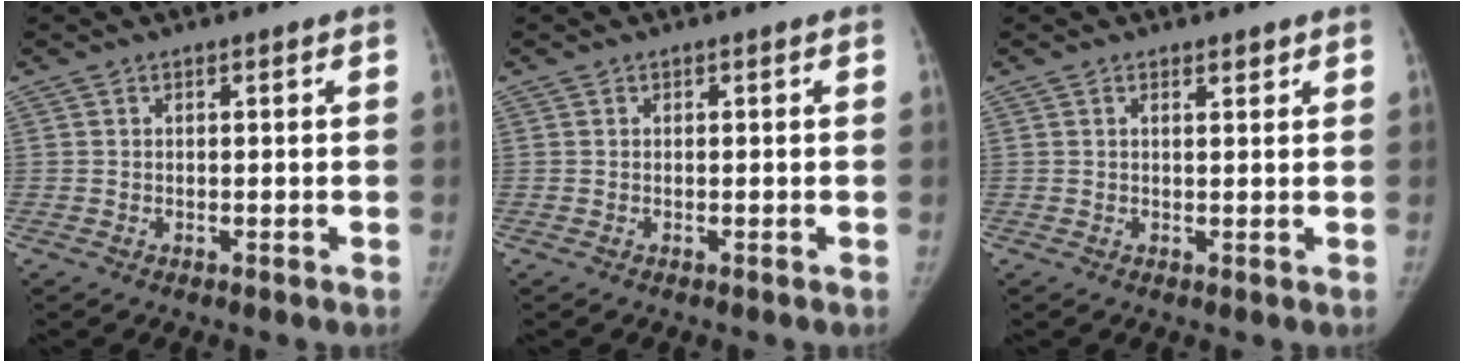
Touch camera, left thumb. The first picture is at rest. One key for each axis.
{"total": 0.0}
{"total": 1.3, "fx": 0.9, "fy": 0.4, "fz": 0.8, "tx": -0.008, "ty": -0.006, "tz": 0.015}